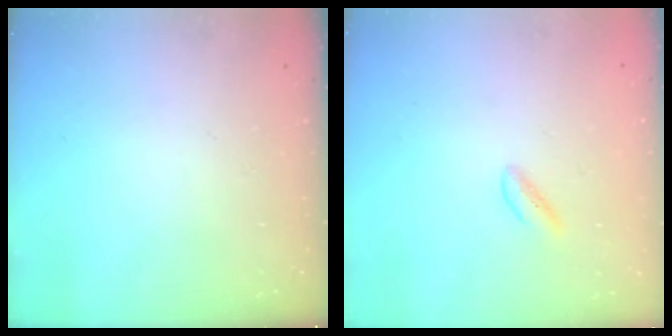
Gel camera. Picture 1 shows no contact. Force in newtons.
{"total": 0.0}